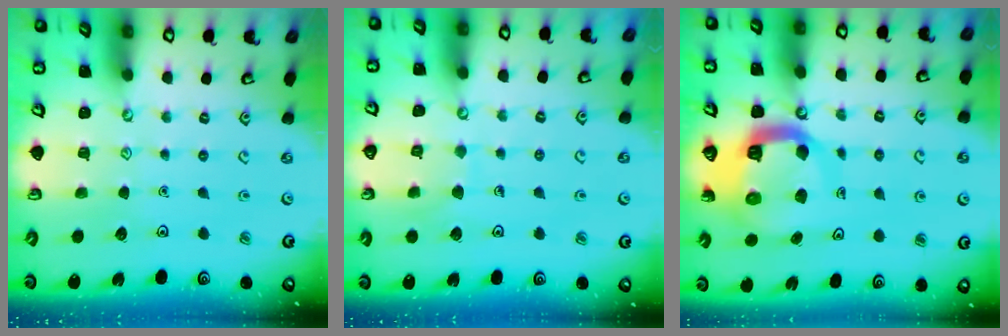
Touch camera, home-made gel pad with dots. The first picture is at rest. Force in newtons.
{"total": 6.4, "press": 6.4, "slide": 0.2}
{"total": 10.8, "press": 10.8, "slide": 1.4}